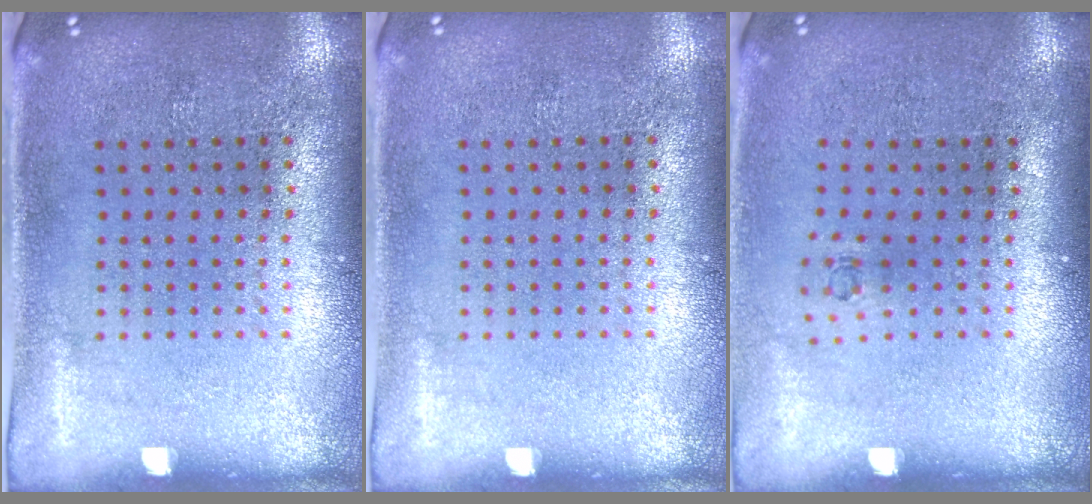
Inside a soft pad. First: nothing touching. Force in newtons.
{"total": 0.0}
{"total": 0.6, "press": 0.2, "slide": 0.5}